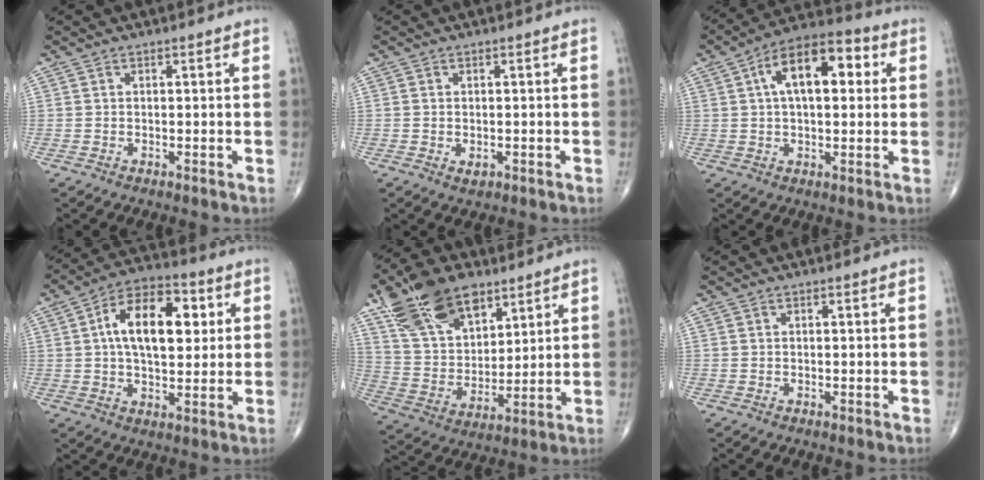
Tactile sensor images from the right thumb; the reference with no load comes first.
{"total": 1.5, "force": [-0.4, 1.0, 1.0], "torque": [-0.014, -0.002, -0.003]}
{"total": 15.0, "force": [3.8, 7.6, 12.4], "torque": [-0.178, 0.030, 0.052]}
{"total": 15.4, "force": [3.2, 8.4, 12.5], "torque": [-0.180, 0.011, 0.045]}
{"total": 18.9, "force": [11.4, 10.3, 11.1], "torque": [-0.172, -0.032, 0.216]}
{"total": 0.0}